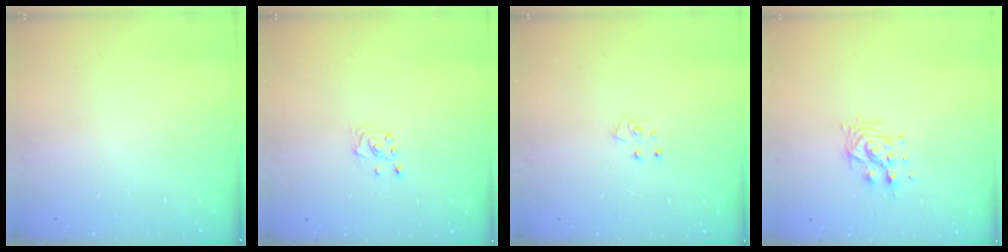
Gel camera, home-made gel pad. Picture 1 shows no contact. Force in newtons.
{"total": 3.7, "press": 3.6, "slide": 0.4}
{"total": 4.9, "press": 4.9, "slide": 0.5}
{"total": 8.4, "press": 8.4, "slide": 0.3}